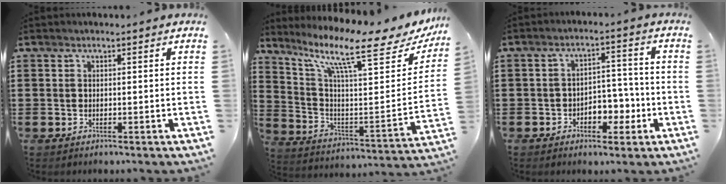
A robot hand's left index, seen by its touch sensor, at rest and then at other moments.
{"total": 12.4, "force": [8.8, 1.9, 8.5], "torque": [-0.176, -0.063, 0.134]}
{"total": 5.1, "force": [-2.2, 3.5, 3.0], "torque": [-0.041, 0.005, -0.046]}